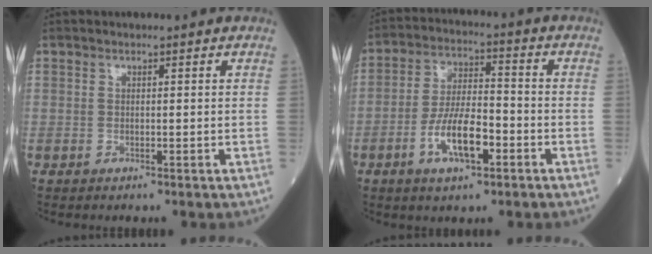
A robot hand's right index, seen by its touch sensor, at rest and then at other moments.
{"total": 9.2, "force": [-3.8, 2.9, 7.9], "torque": [-0.156, 0.003, -0.069]}